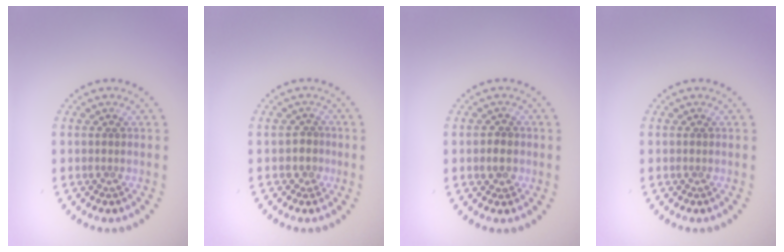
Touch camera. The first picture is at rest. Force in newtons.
{"total": 1.3, "press": 0.9, "slide": 0.9}
{"total": 1.3, "press": 1.2, "slide": 0.4}
{"total": 0.0}